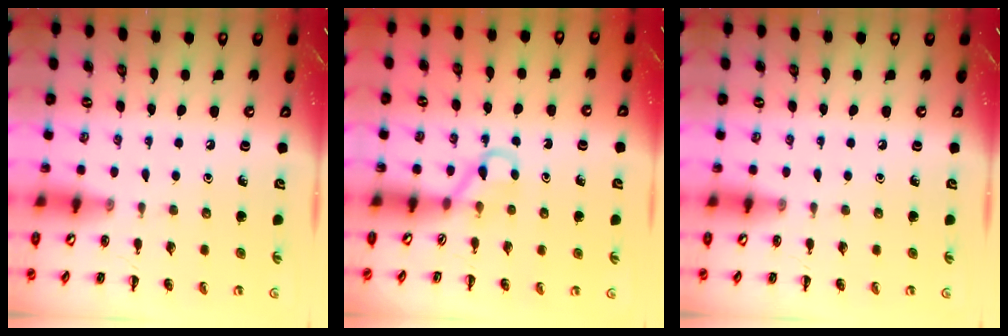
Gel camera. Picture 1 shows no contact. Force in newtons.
{"total": 2.6, "press": 2.4, "slide": 0.9}
{"total": 0.0}